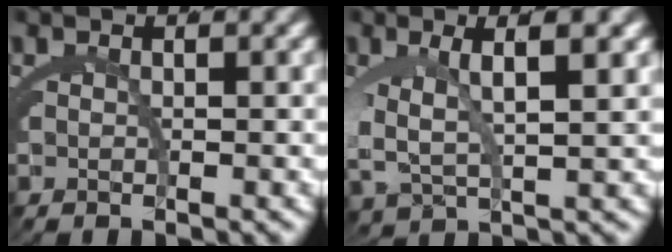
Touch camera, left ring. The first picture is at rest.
{"total": 5.3, "force": [1.1, 2.4, 4.6], "torque": [-0.104, -0.004, 0.030]}